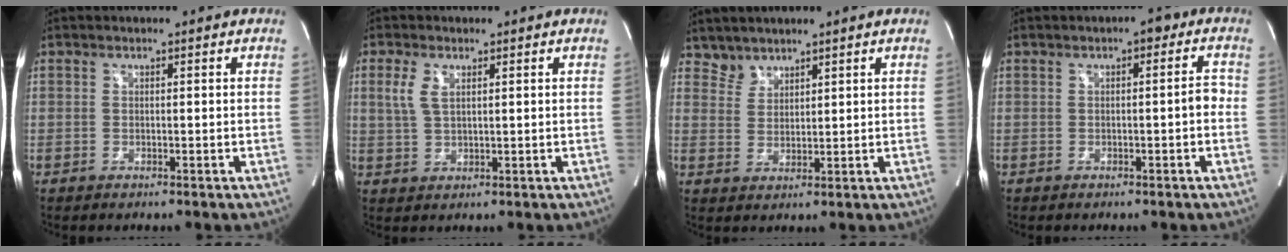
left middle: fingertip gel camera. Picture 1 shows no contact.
{"total": 3.4, "force": [1.3, 1.4, 2.8], "torque": [-0.068, 0.007, 0.035]}
{"total": 2.7, "force": [2.4, 1.1, -0.4], "torque": [0.012, 0.006, 0.049]}
{"total": 3.2, "force": [0.0, 1.0, 3.0], "torque": [-0.034, 0.012, -0.005]}